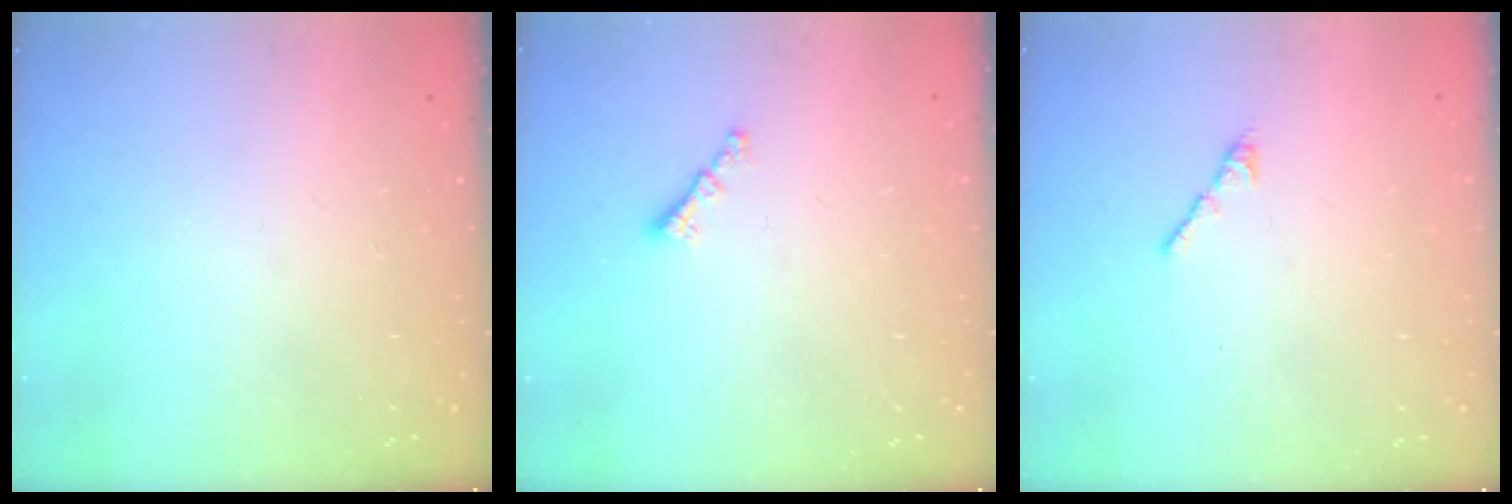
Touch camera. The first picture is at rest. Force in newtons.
{"total": 0.6, "press": 0.5, "slide": 0.4}
{"total": 2.7, "press": 2.6, "slide": 0.7}